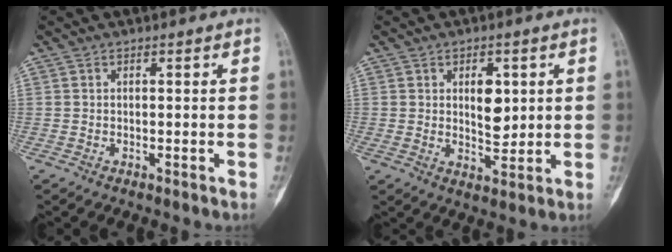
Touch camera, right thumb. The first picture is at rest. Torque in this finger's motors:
{"motor_torque": [0.38, 2.17, 1.50, 0.04, 0.40]}